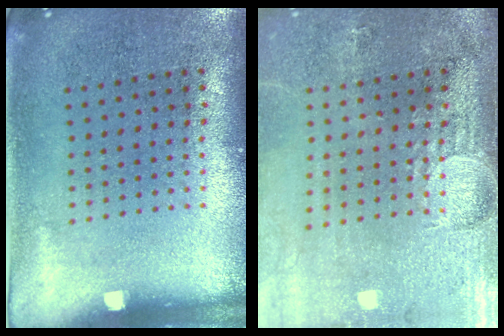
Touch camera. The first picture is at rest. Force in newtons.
{"total": 4.4, "press": 3.6, "slide": 2.6}